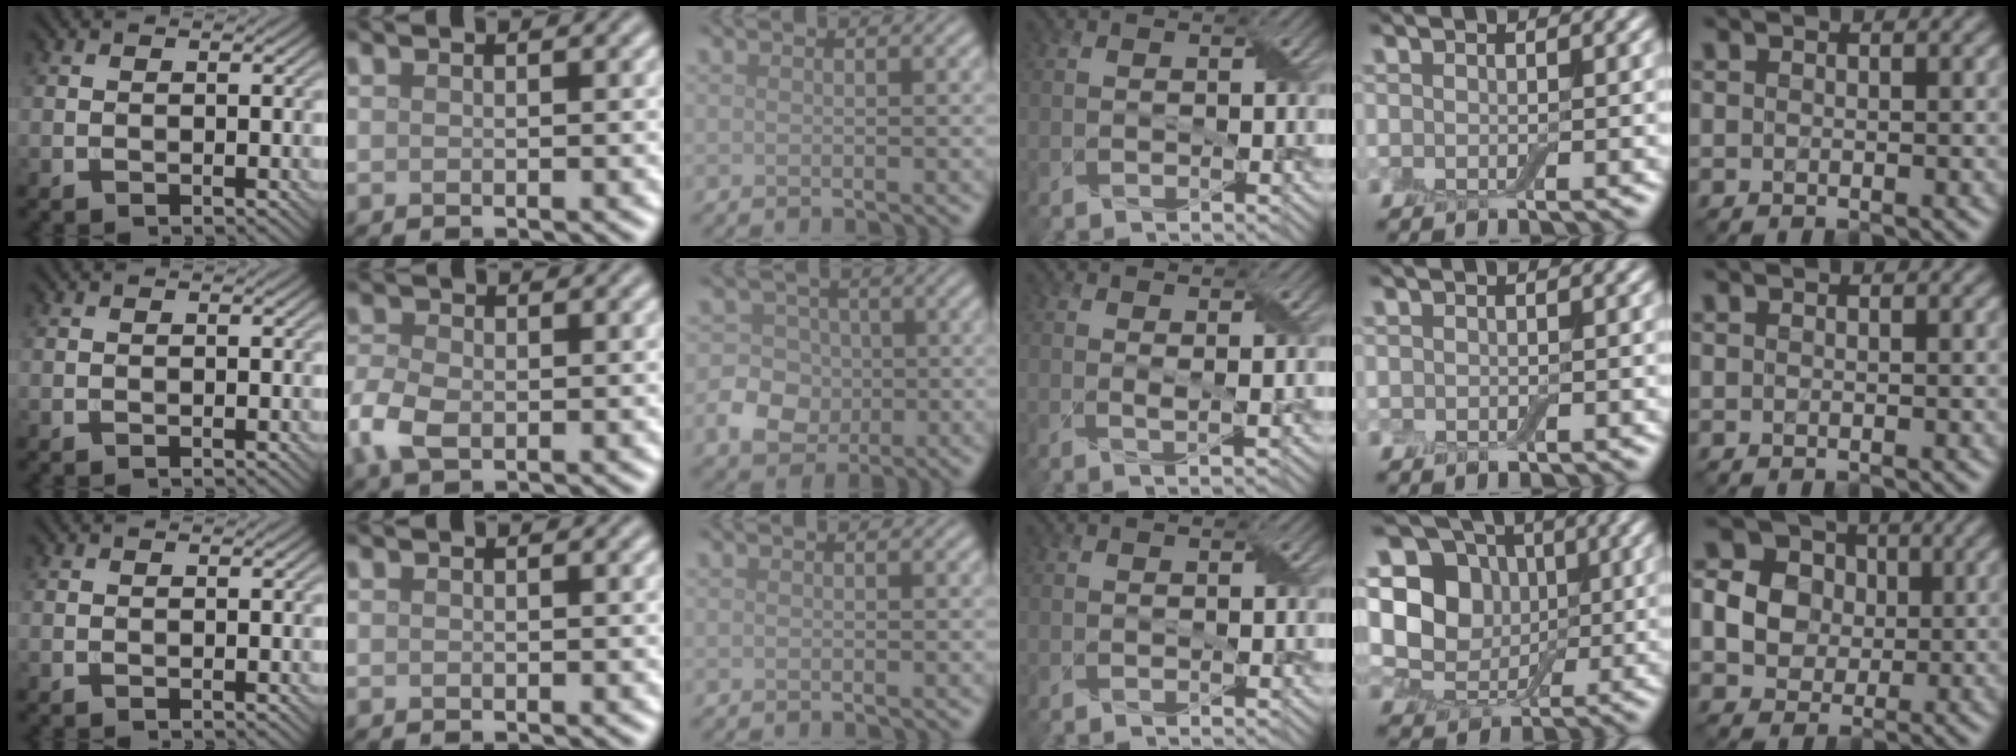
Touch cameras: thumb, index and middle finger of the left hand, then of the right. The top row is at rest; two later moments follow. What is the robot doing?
{"motion": "fold", "object": "aluminum foil"}